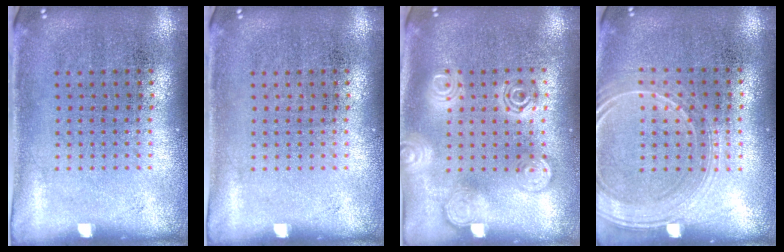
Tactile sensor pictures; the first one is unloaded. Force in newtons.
{"total": 0.0}
{"total": 1.8, "press": 1.8, "slide": 0.2}
{"total": 1.8, "press": 1.7, "slide": 0.6}